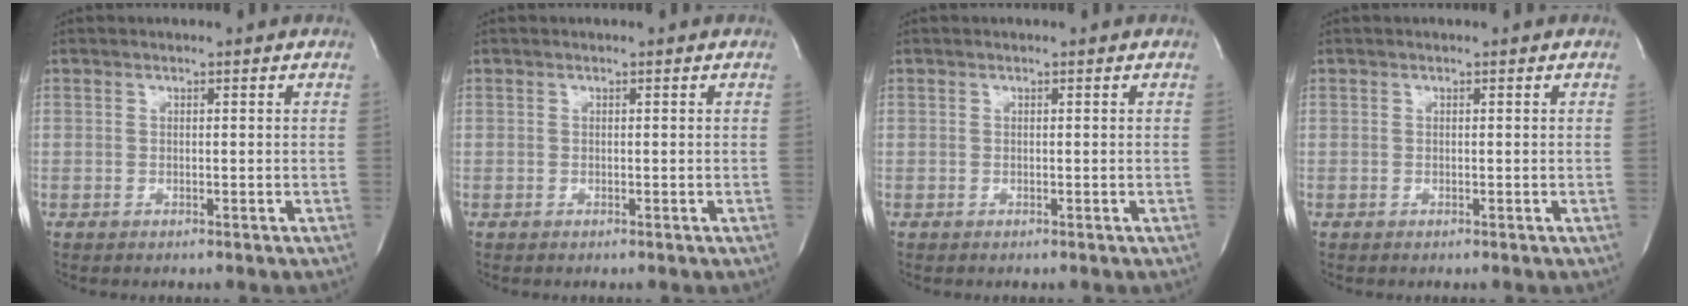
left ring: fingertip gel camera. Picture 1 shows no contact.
{"total": 0.0}
{"total": 0.0}
{"total": 0.0}